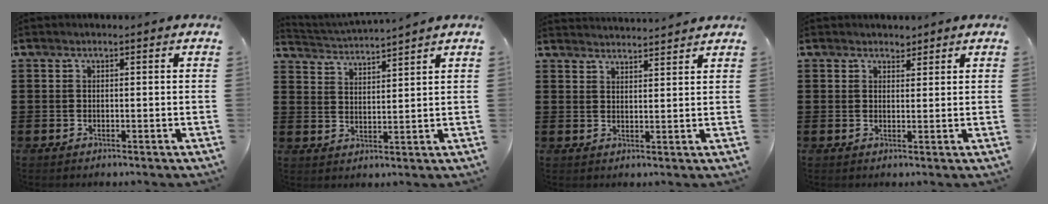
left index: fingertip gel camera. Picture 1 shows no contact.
{"total": 3.0, "force": [2.9, -0.8, -0.1], "torque": [-0.011, -0.019, 0.048]}
{"total": 2.7, "force": [2.6, -0.4, -0.2], "torque": [-0.005, -0.011, 0.050]}
{"total": 1.7, "force": [1.6, 0.8, 0.1], "torque": [0.003, 0.003, 0.028]}